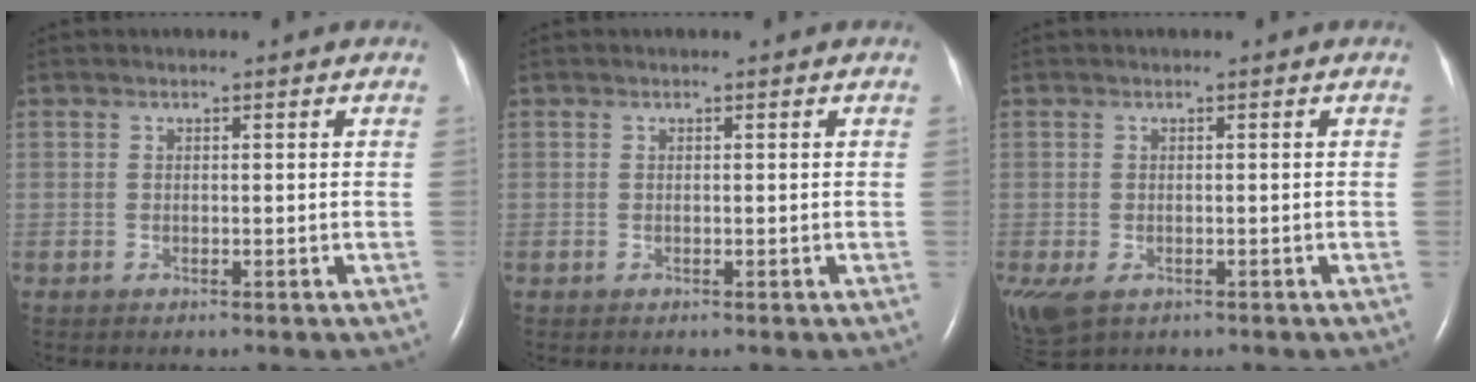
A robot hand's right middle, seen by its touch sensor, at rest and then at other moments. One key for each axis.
{"total": 0.0}
{"total": 6.8, "fx": -3.3, "fy": 4.4, "fz": 4.0, "tx": -0.104, "ty": -0.015, "tz": -0.051}